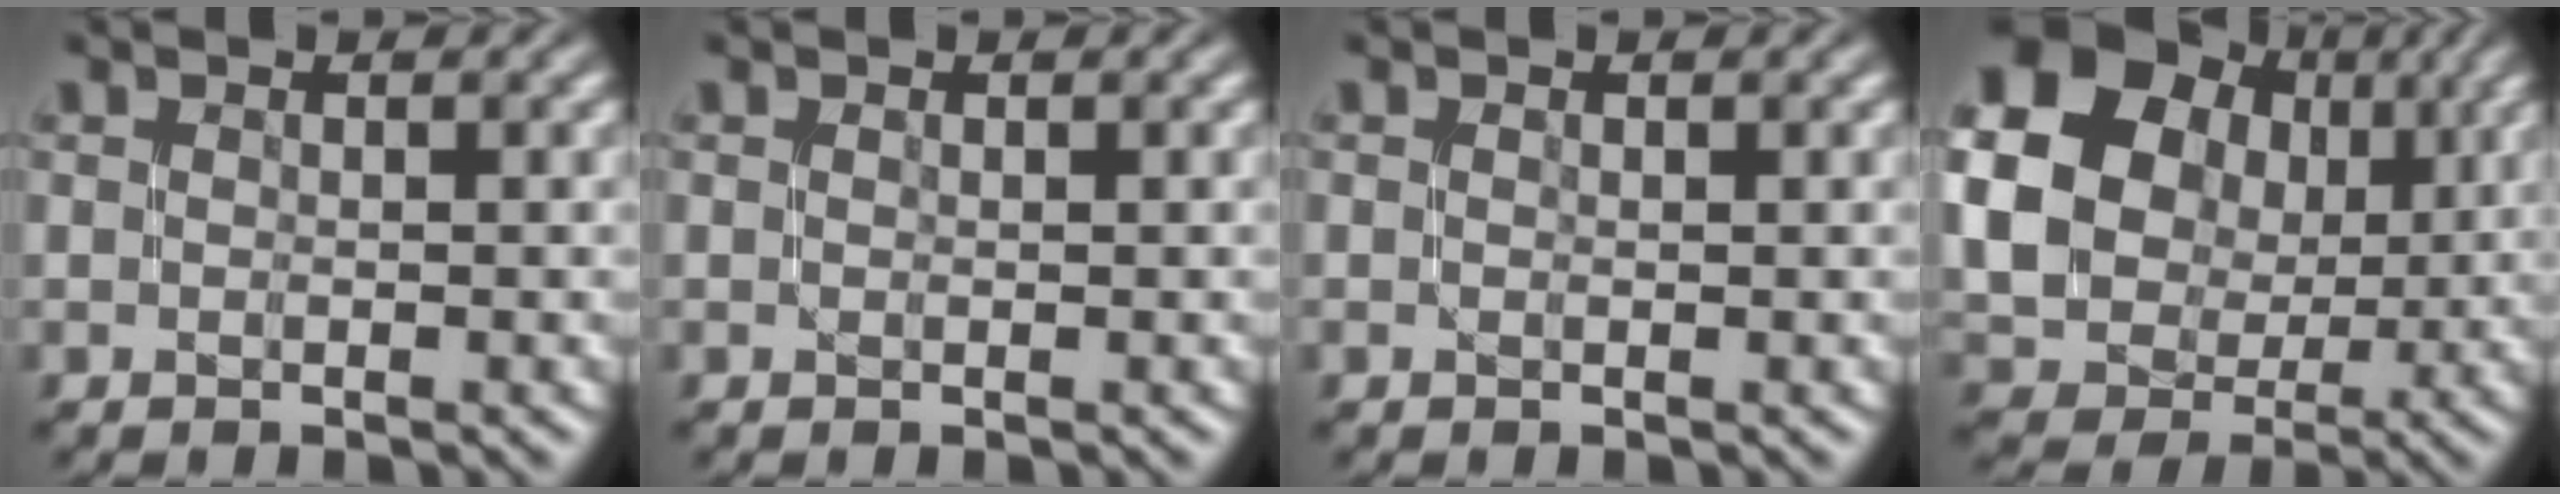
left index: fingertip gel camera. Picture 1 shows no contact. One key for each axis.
{"total": 0.0}
{"total": 0.0}
{"total": 18.4, "fx": 4.4, "fy": 15.9, "fz": 8.1, "tx": -0.217, "ty": 0.024, "tz": 0.066}